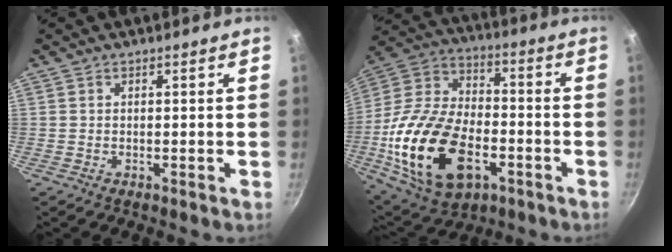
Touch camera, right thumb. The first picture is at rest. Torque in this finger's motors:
{"motor_torque": [0.32, 0.63, 2.27, -0.46, 0.68]}